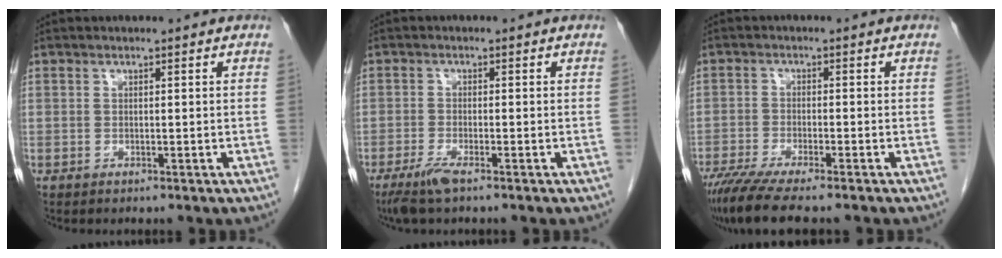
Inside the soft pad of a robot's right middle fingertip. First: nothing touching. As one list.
[{"total": 3.5, "force": [-2.4, 0.3, 2.5], "torque": [-0.058, -0.010, -0.049]}, {"total": 9.2, "force": [-7.5, 0.5, 5.3], "torque": [-0.084, -0.023, -0.125]}]